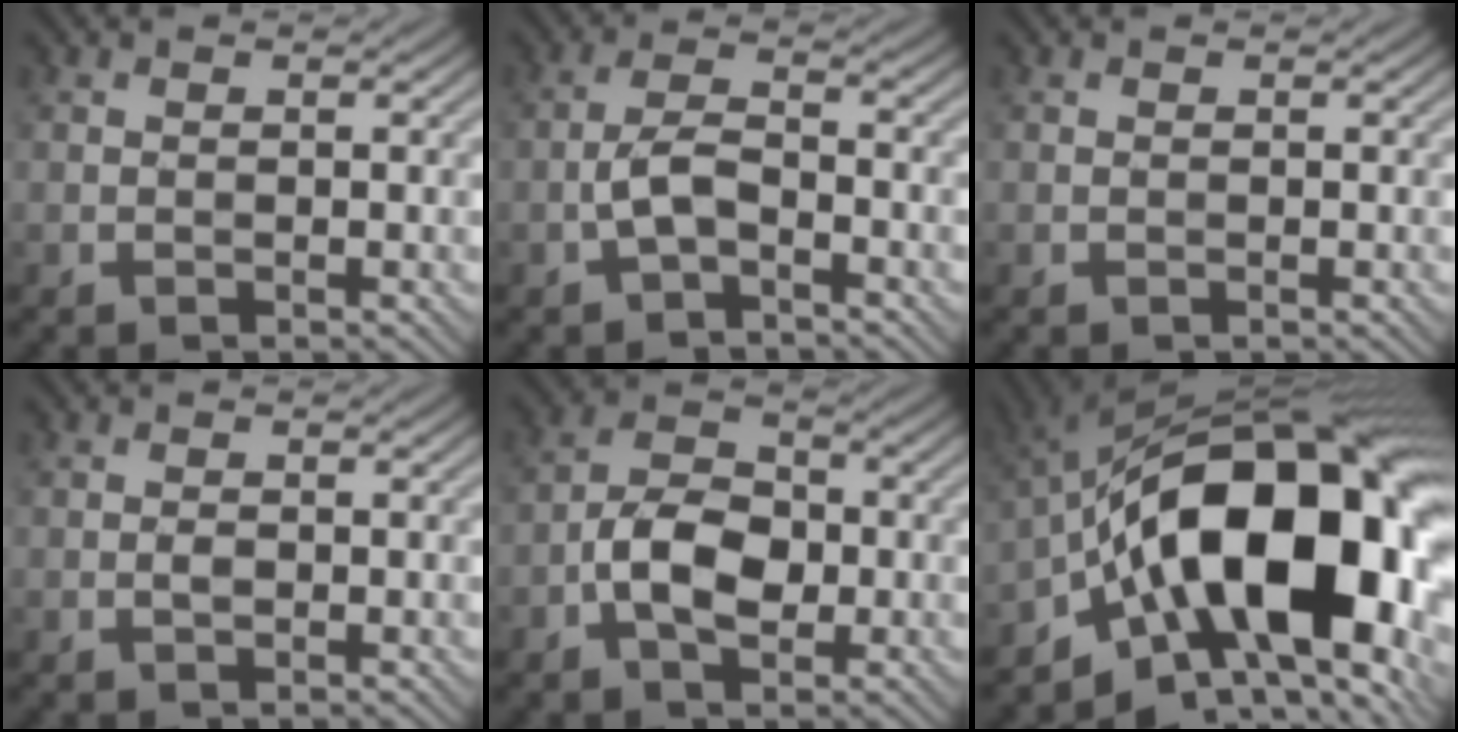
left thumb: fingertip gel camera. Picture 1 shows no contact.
{"total": 3.8, "force": [-1.8, 1.5, 2.9], "torque": [-0.062, 0.008, -0.044]}
{"total": 0.0}
{"total": 0.8, "force": [-0.2, 0.5, 0.7], "torque": [-0.014, 0.001, -0.004]}
{"total": 6.3, "force": [-1.8, 3.8, 4.7], "torque": [-0.085, 0.008, -0.043]}
{"total": 19.7, "force": [-3.6, 10.3, 16.4], "torque": [-0.236, 0.009, -0.060]}